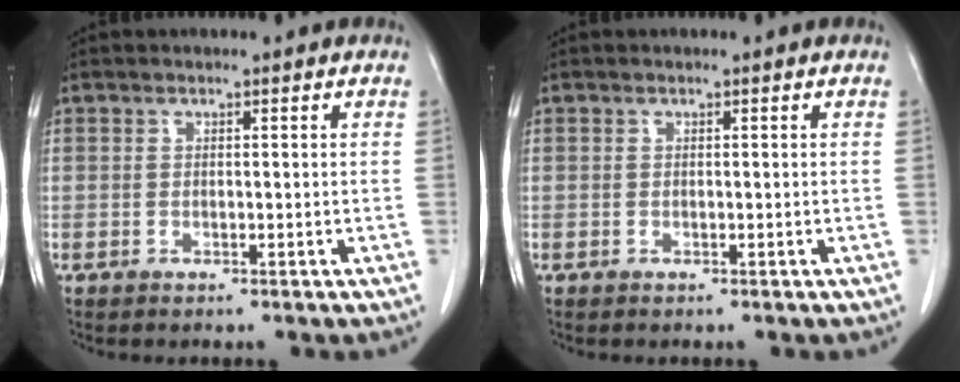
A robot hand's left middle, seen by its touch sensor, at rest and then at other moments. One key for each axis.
{"total": 0.0}